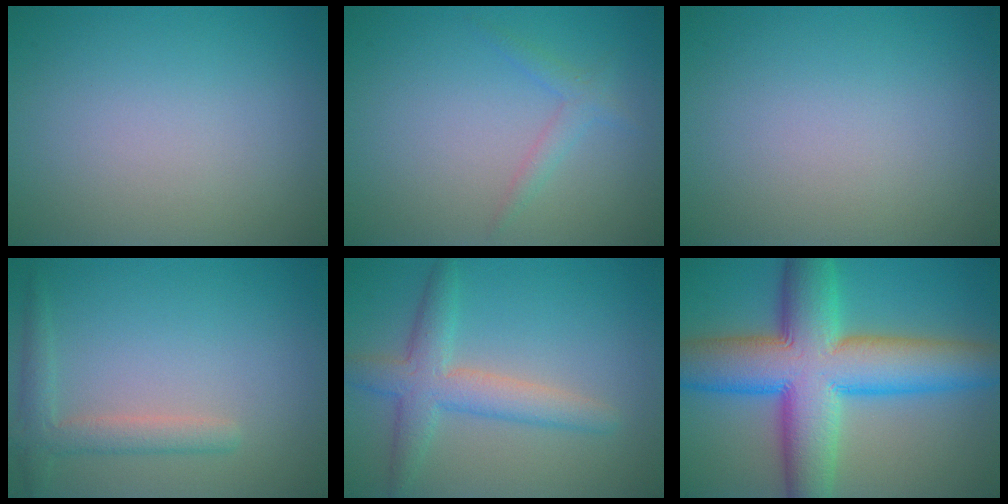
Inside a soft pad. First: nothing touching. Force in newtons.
{"total": 1.4, "press": 1.4, "slide": 0.1}
{"total": 0.0}
{"total": 2.6, "press": 2.5, "slide": 0.2}
{"total": 4.4, "press": 4.4, "slide": 0.3}
{"total": 13.3, "press": 13.3, "slide": 0.6}